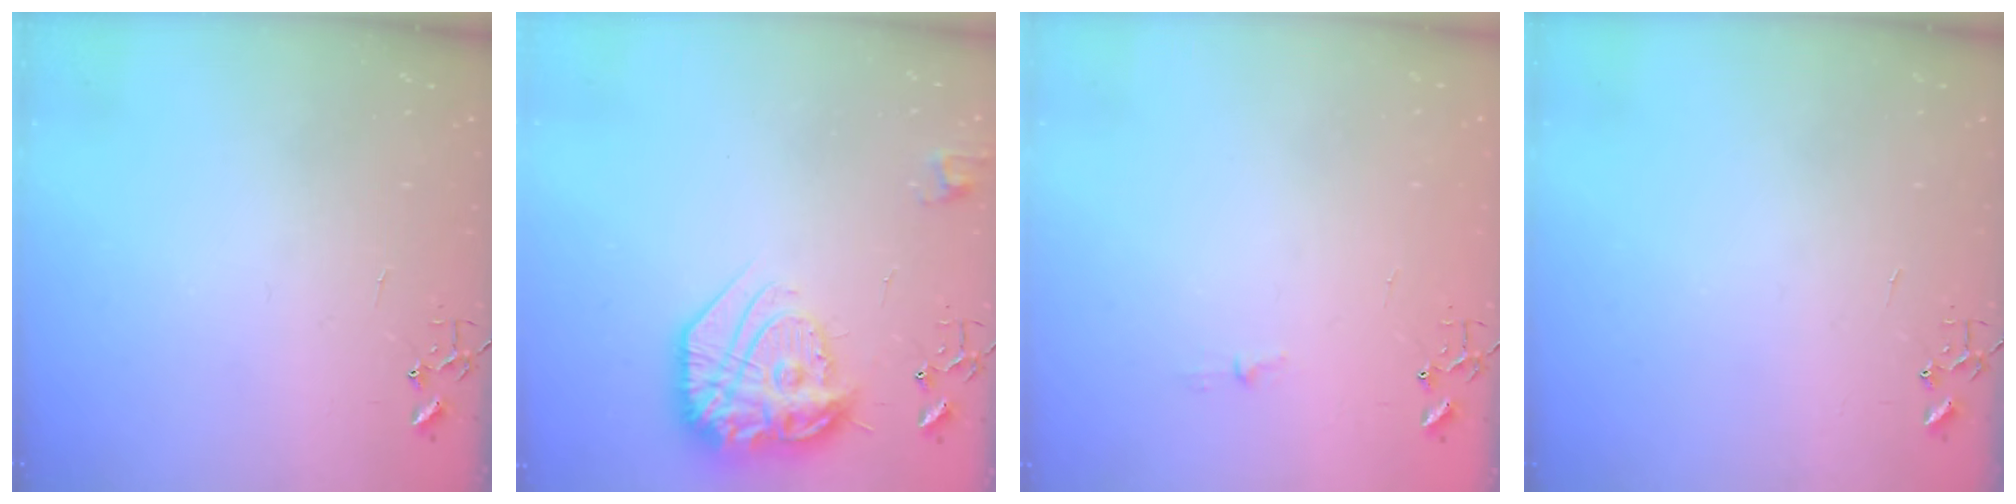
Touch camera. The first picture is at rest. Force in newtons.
{"total": 23.1, "press": 23.0, "slide": 2.4}
{"total": 2.9, "press": 2.9, "slide": 0.4}
{"total": 0.0}